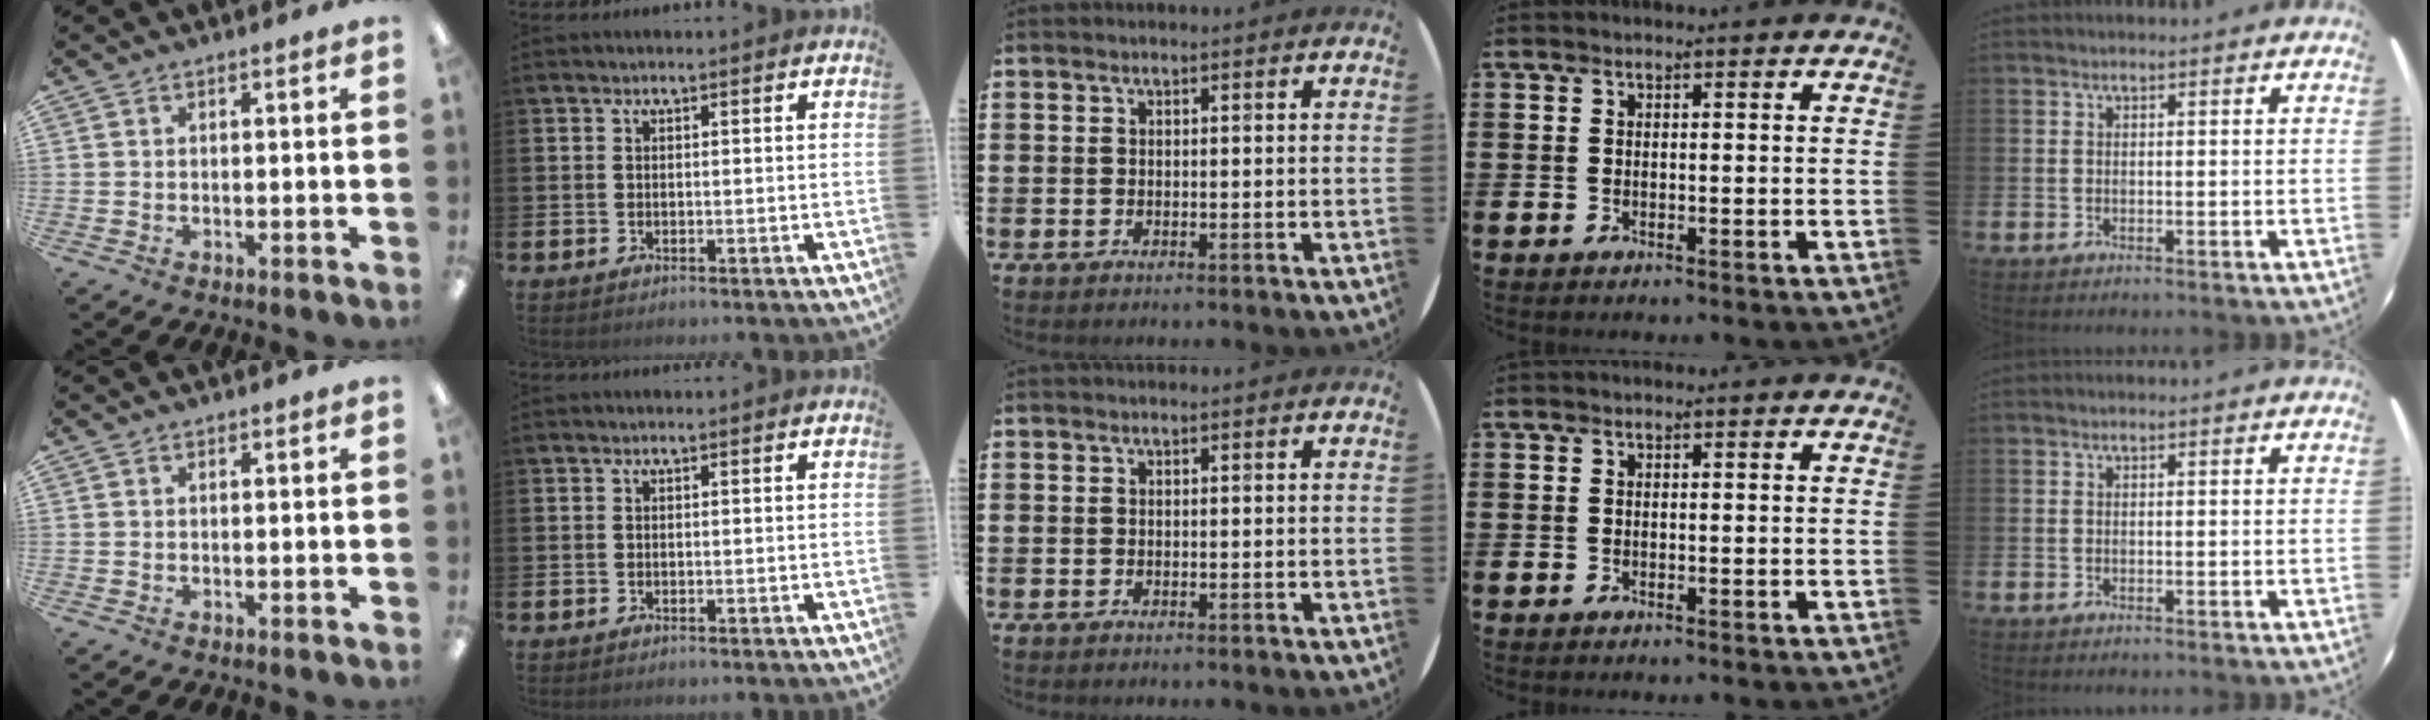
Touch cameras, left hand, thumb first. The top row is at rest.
{}